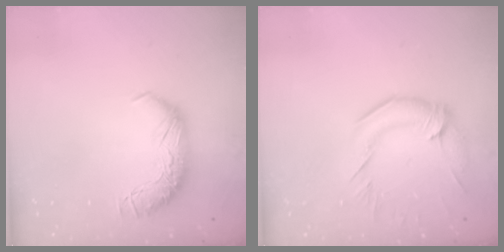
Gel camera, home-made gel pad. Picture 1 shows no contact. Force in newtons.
{"total": 1.4, "press": 0.8, "slide": 1.1}